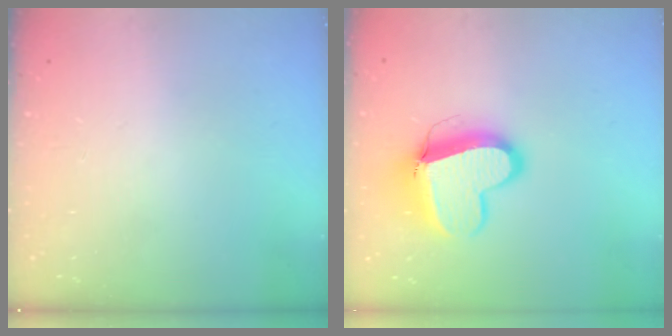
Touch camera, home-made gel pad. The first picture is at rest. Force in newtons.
{"total": 15.6, "press": 15.5, "slide": 1.5}